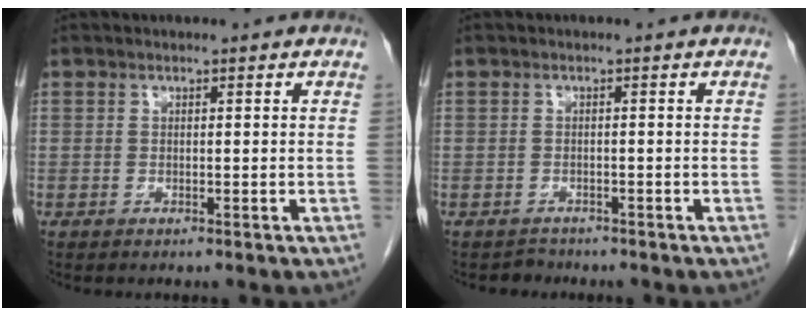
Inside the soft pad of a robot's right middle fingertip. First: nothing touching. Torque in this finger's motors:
{"motor_torque": [-0.21, -0.27, -0.01, -0.02]}